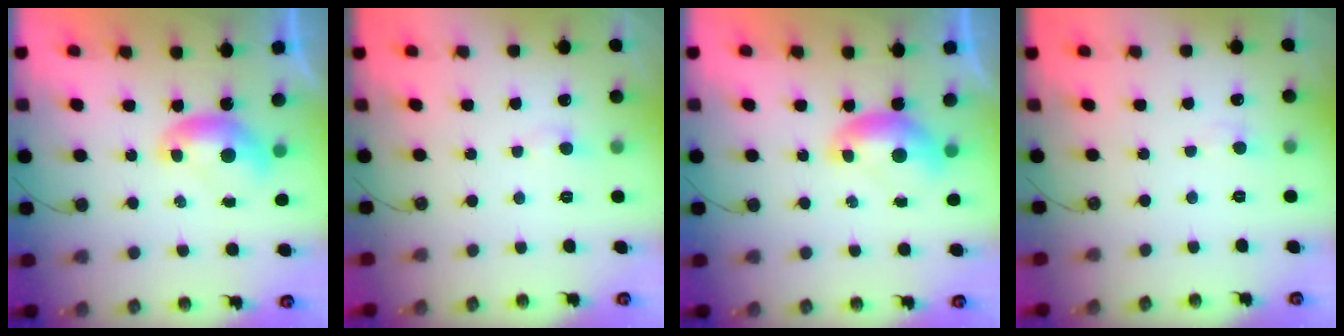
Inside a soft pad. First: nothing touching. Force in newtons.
{"total": 1.4, "press": 1.2, "slide": 0.7}
{"total": 0.6, "press": 0.6, "slide": 0.2}
{"total": 0.0}